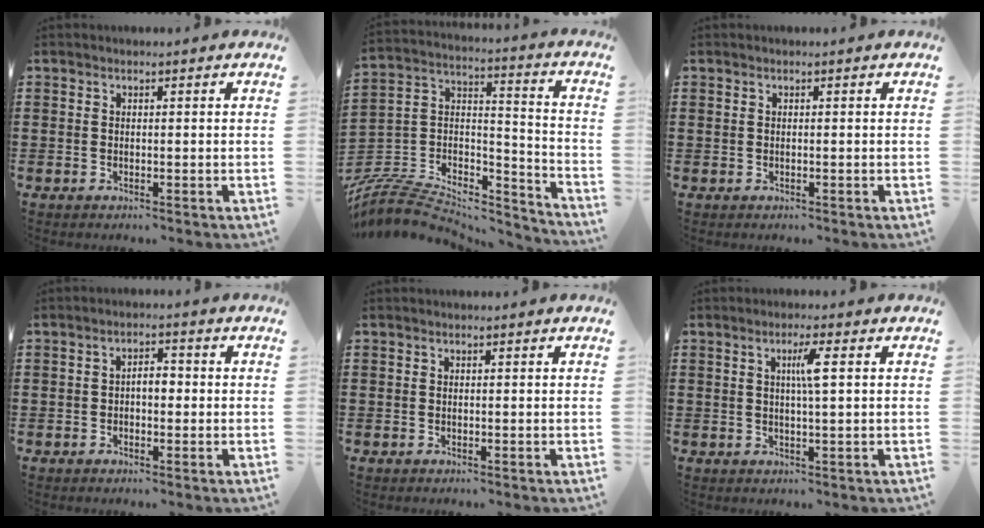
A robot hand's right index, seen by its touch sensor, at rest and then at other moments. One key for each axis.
{"total": 7.9, "fx": -6.5, "fy": 3.4, "fz": 2.8, "tx": -0.064, "ty": 0.010, "tz": -0.129}
{"total": 0.0}
{"total": 2.8, "fx": -0.4, "fy": 1.4, "fz": 2.4, "tx": -0.047, "ty": 0.007, "tz": -0.010}
{"total": 0.0}
{"total": 3.5, "fx": 0.8, "fy": 0.0, "fz": 3.4, "tx": -0.068, "ty": 0.000, "tz": 0.009}